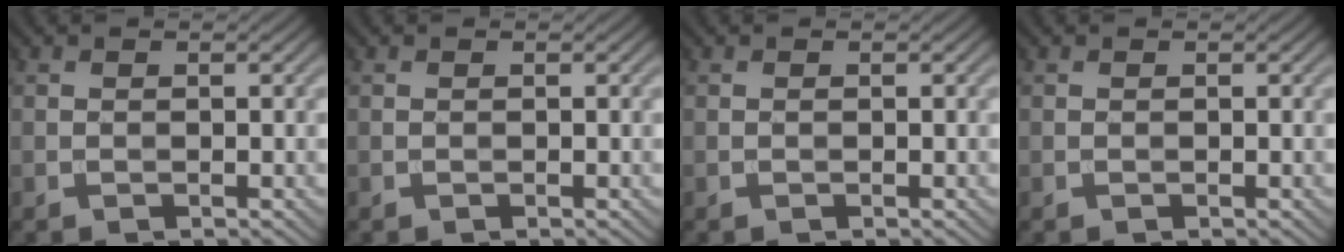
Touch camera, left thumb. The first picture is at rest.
{"total": 0.0}
{"total": 0.0}
{"total": 0.0}